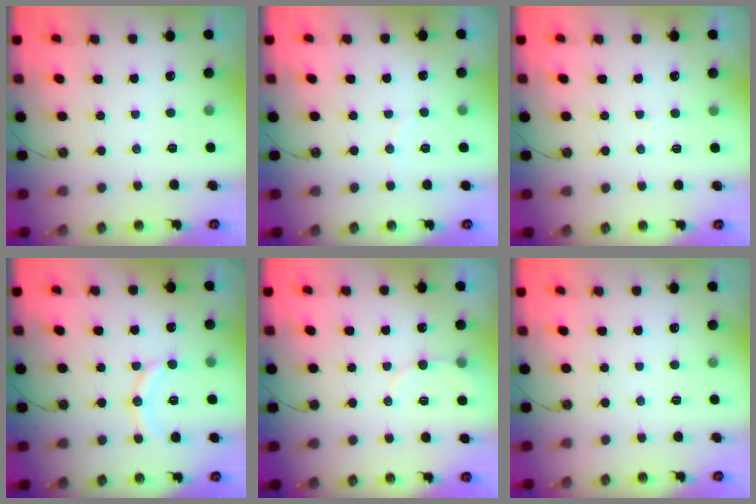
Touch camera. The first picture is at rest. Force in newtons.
{"total": 2.1, "press": 2.1, "slide": 0.2}
{"total": 2.9, "press": 2.9, "slide": 0.2}
{"total": 10.0, "press": 9.7, "slide": 2.8}
{"total": 5.2, "press": 5.0, "slide": 1.3}
{"total": 0.0}